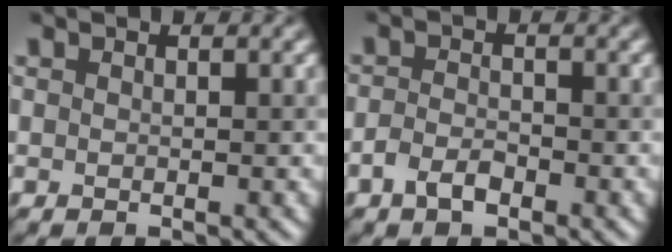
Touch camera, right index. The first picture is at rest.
{"total": 1.7, "force": [-0.9, 1.0, 1.1], "torque": [-0.020, 0.009, -0.022]}